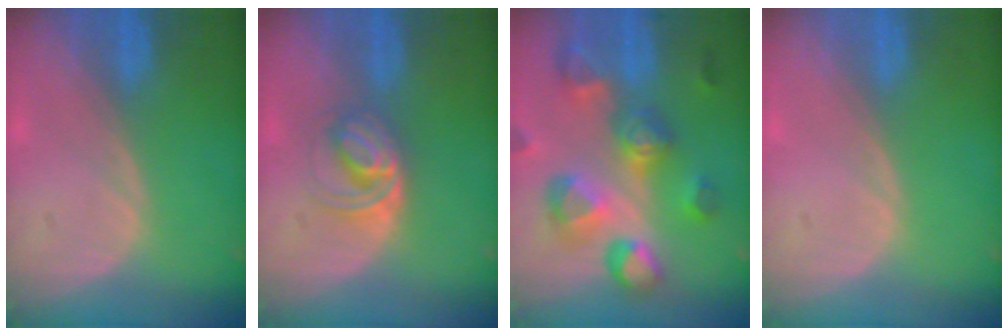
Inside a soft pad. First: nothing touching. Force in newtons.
{"total": 5.0, "press": 4.9, "slide": 1.0}
{"total": 11.3, "press": 10.1, "slide": 5.1}
{"total": 0.0}